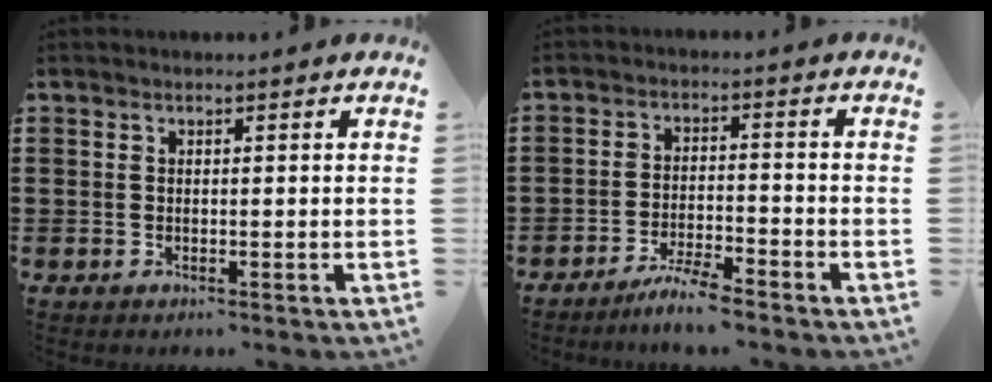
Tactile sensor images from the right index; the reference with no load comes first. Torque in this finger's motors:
{"motor_torque": [1.75, 0.39, 0.41, 0.04]}